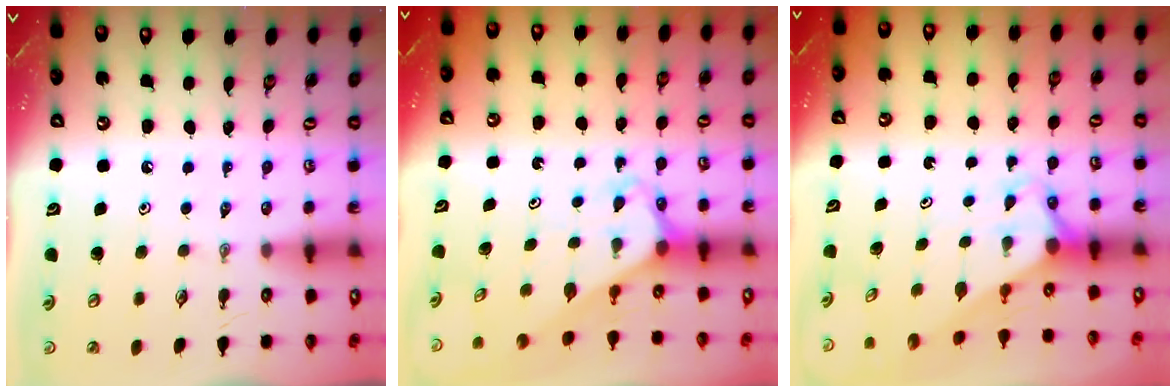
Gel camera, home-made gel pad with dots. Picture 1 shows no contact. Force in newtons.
{"total": 2.8, "press": 2.8, "slide": 0.2}
{"total": 2.6, "press": 2.6, "slide": 0.0}